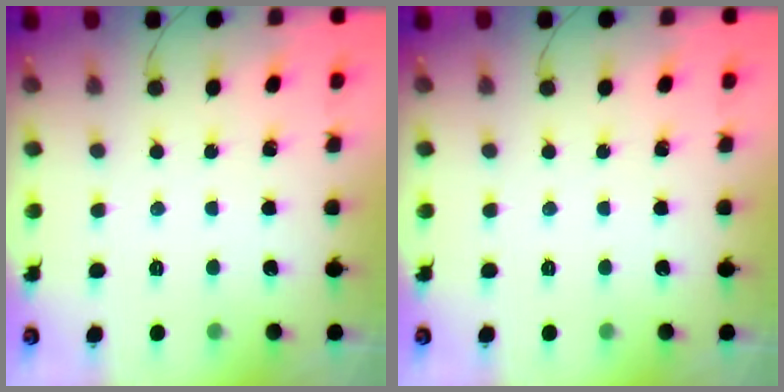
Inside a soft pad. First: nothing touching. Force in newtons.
{"total": 0.0}